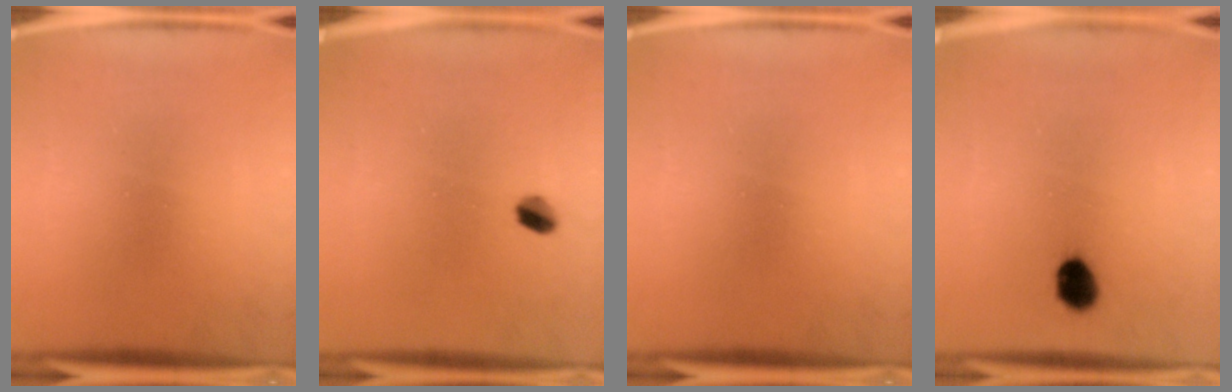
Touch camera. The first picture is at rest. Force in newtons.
{"total": 2.7}
{"total": 0.0}
{"total": 5.1}